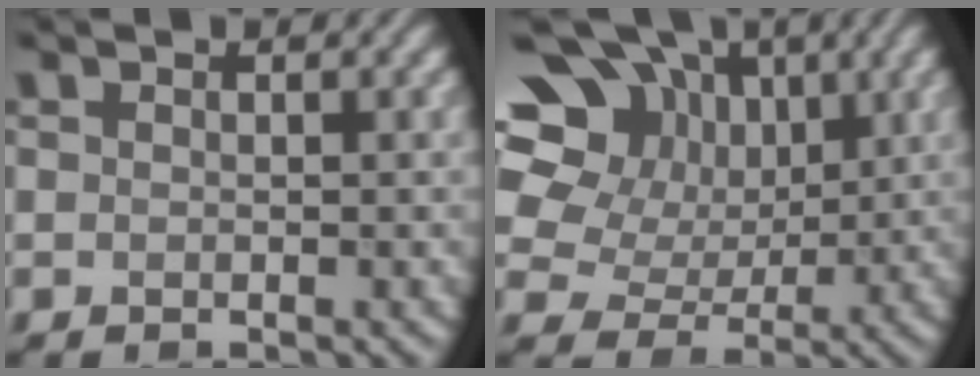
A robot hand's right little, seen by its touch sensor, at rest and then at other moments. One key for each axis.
{"total": 18.4, "fx": 7.8, "fy": 13.7, "fz": 9.4, "tx": -0.209, "ty": 0.047, "tz": 0.133}